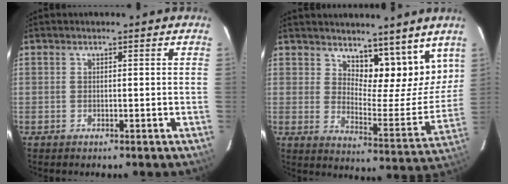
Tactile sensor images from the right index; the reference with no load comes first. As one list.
[{"total": 11.3, "force": [8.7, 4.6, 5.6], "torque": [-0.069, -0.015, 0.134]}]